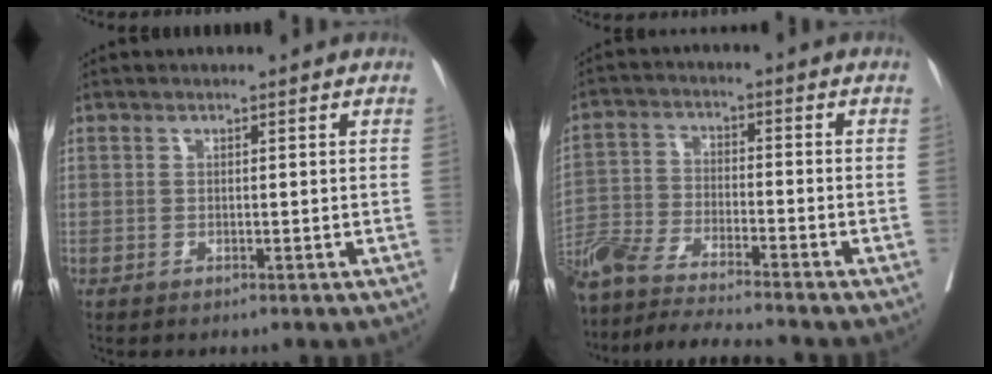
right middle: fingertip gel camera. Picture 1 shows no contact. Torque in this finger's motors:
{"motor_torque": [1.11, -1.02, 0.40, 0.18]}